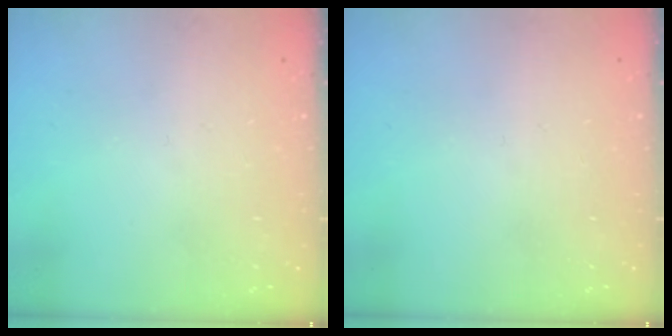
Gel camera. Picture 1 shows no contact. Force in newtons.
{"total": 0.0}